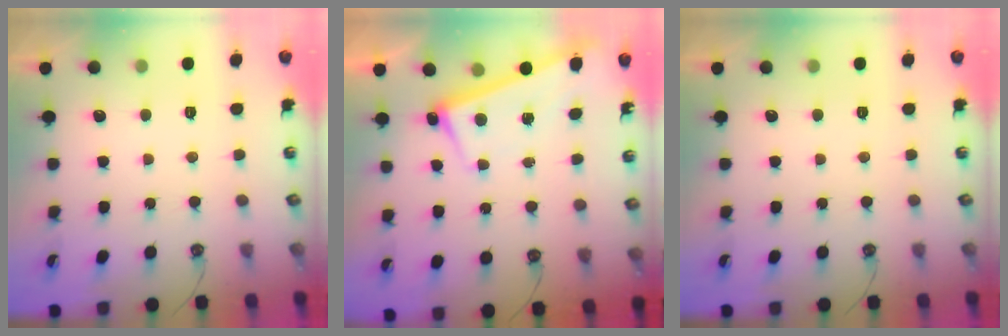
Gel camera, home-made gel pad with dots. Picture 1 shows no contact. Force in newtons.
{"total": 2.7, "press": 2.7, "slide": 0.5}
{"total": 0.0}